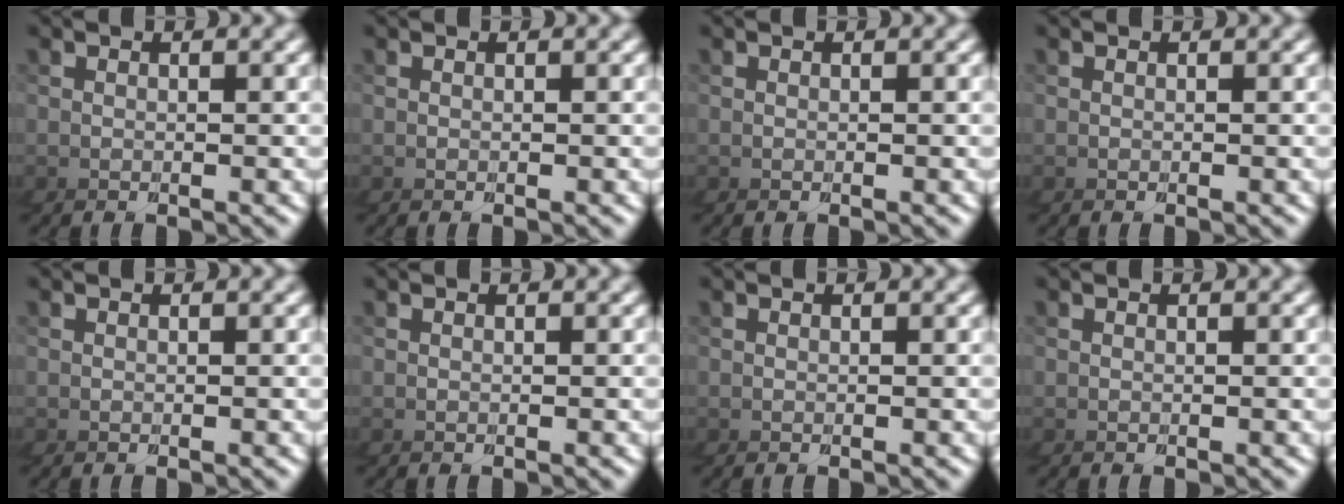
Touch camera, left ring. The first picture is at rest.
{"total": 0.0}
{"total": 0.0}
{"total": 0.0}
{"total": 0.0}
{"total": 0.0}
{"total": 0.0}
{"total": 0.0}